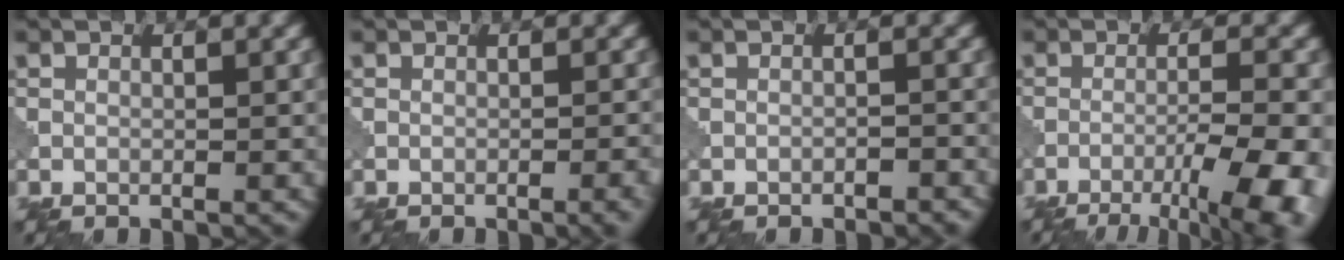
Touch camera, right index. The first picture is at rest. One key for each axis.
{"total": 1.8, "fx": -0.8, "fy": 0.4, "fz": 1.6, "tx": -0.016, "ty": 0.003, "tz": -0.014}
{"total": 0.9, "fx": -0.8, "fy": 0.2, "fz": 0.3, "tx": -0.003, "ty": 0.001, "tz": -0.014}
{"total": 10.4, "fx": -6.2, "fy": 2.9, "fz": 7.8, "tx": -0.108, "ty": -0.014, "tz": -0.075}